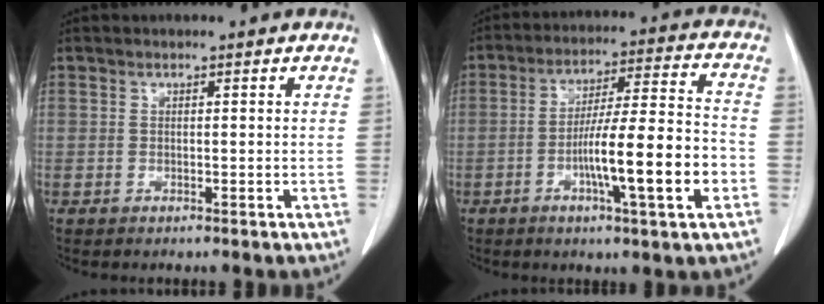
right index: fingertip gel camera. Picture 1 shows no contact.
{"total": 14.0, "force": [-4.3, 0.6, 13.3], "torque": [-0.216, 0.005, -0.068]}